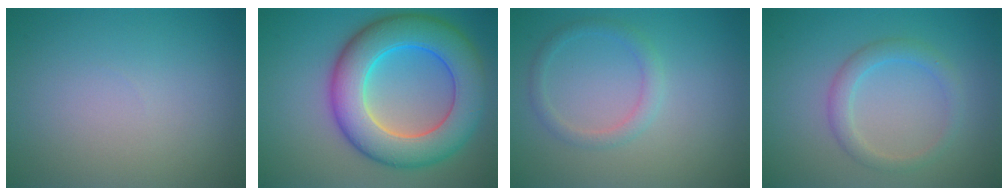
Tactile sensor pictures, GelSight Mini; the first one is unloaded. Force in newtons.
{"total": 10.2, "press": 10.2, "slide": 0.1}
{"total": 1.7, "press": 1.7, "slide": 0.1}
{"total": 2.3, "press": 2.3, "slide": 0.1}